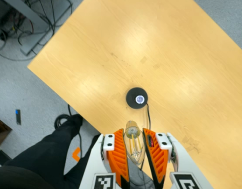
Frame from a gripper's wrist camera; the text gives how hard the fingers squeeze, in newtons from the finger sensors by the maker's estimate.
{"total": 13.8, "left": 14.2, "right": 13.4}